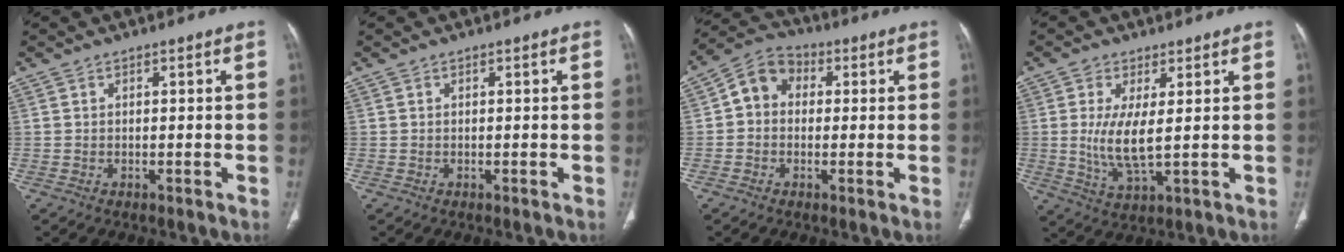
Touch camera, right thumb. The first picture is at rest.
{"total": 0.0}
{"total": 7.4, "force": [0.4, 6.2, 4.1], "torque": [-0.050, 0.024, -0.008]}
{"total": 7.5, "force": [0.6, 2.6, 7.1], "torque": [-0.150, -0.016, 0.014]}